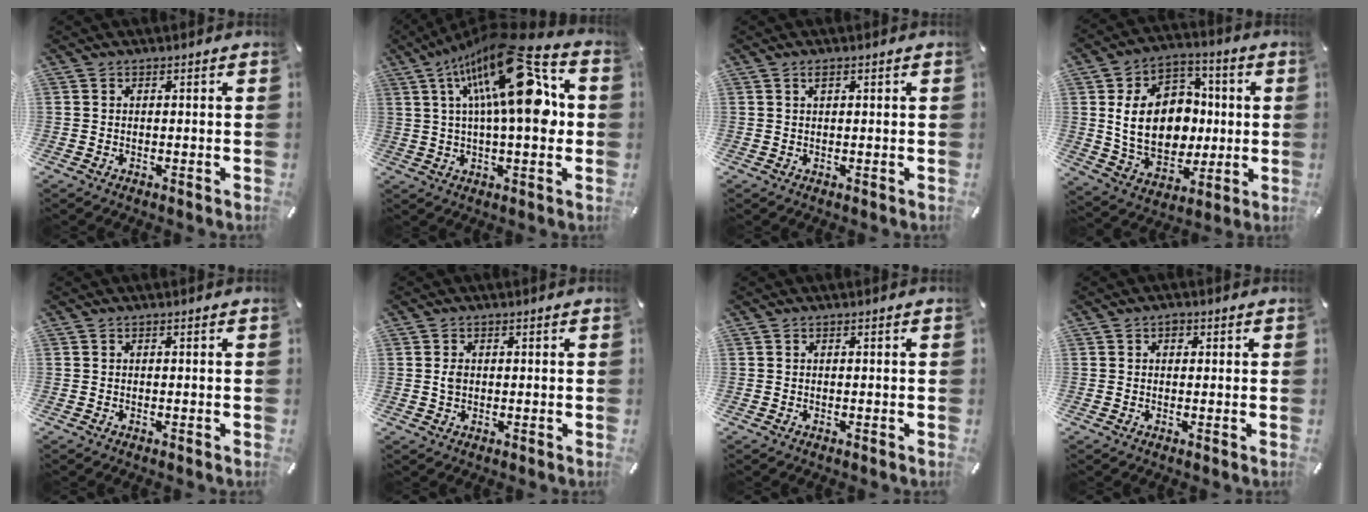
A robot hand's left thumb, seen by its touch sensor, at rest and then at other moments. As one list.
[{"total": 24.9, "force": [7.5, 9.2, 21.9], "torque": [-0.344, -0.036, 0.112]}, {"total": 1.0, "force": [0.5, 0.3, 0.8], "torque": [-0.015, 0.001, 0.008]}, {"total": 17.6, "force": [0.9, 14.0, 10.7], "torque": [-0.203, 0.004, 0.024]}, {"total": 0.0}, {"total": 1.8, "force": [0.2, 1.4, 1.1], "torque": [-0.015, 0.002, 0.002]}, {"total": 0.0}, {"total": 1.3, "force": [0.4, 1.1, 0.6], "torque": [-0.004, 0.003, 0.004]}]